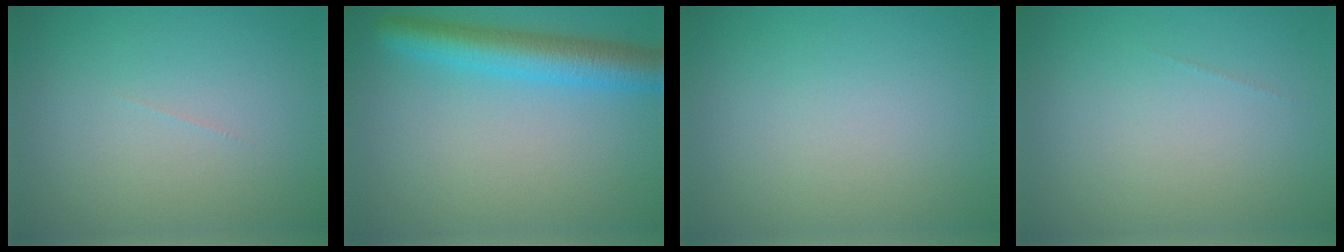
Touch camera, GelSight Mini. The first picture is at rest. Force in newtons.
{"total": 5.2, "press": 5.2, "slide": 0.2}
{"total": 0.0}
{"total": 0.0}